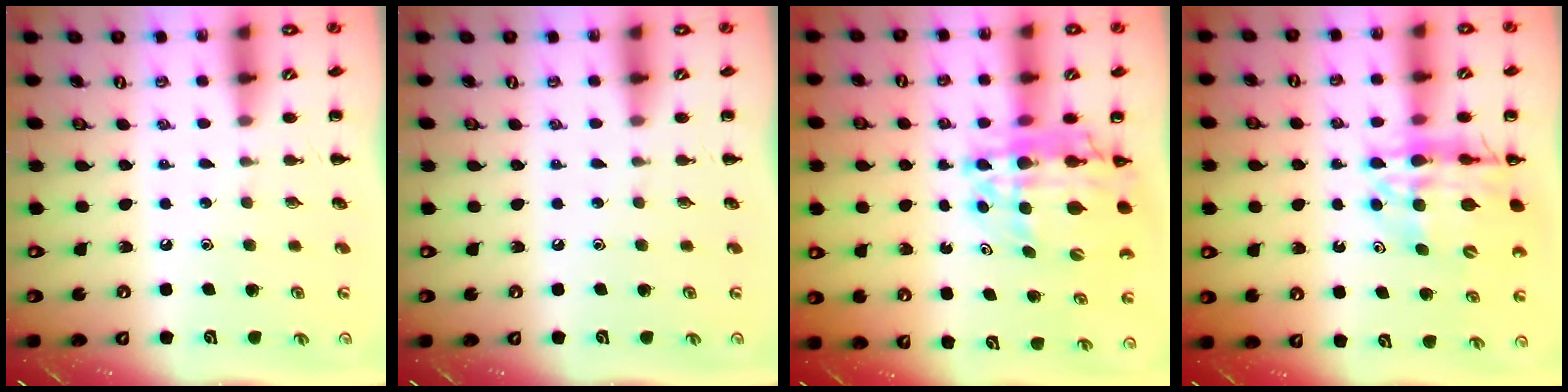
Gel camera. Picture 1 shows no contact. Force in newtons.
{"total": 0.0}
{"total": 17.0, "press": 16.3, "slide": 4.6}
{"total": 16.7, "press": 16.2, "slide": 4.2}